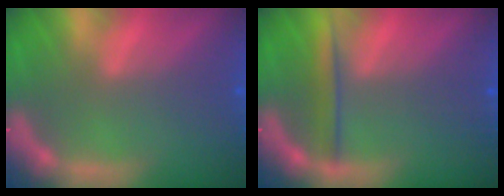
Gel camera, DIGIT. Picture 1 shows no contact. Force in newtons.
{"total": 2.5}